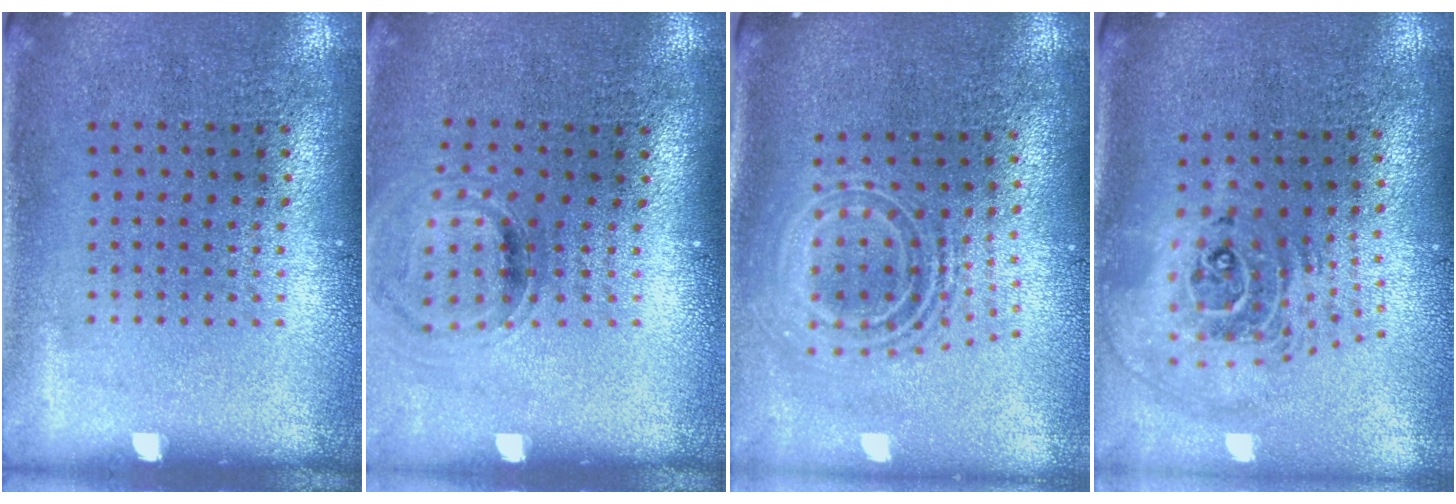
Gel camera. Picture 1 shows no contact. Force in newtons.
{"total": 0.9, "press": 0.8, "slide": 0.3}
{"total": 2.2, "press": 1.5, "slide": 1.5}
{"total": 2.4, "press": 1.8, "slide": 1.6}